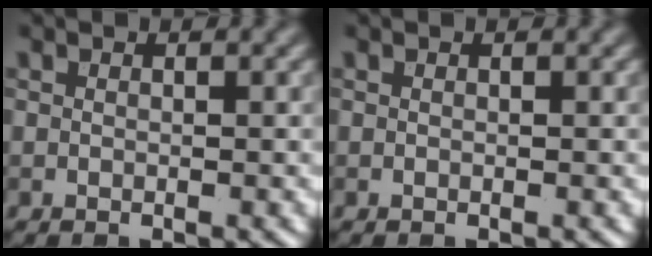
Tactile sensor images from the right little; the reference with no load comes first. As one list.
[{"total": 0.0}]